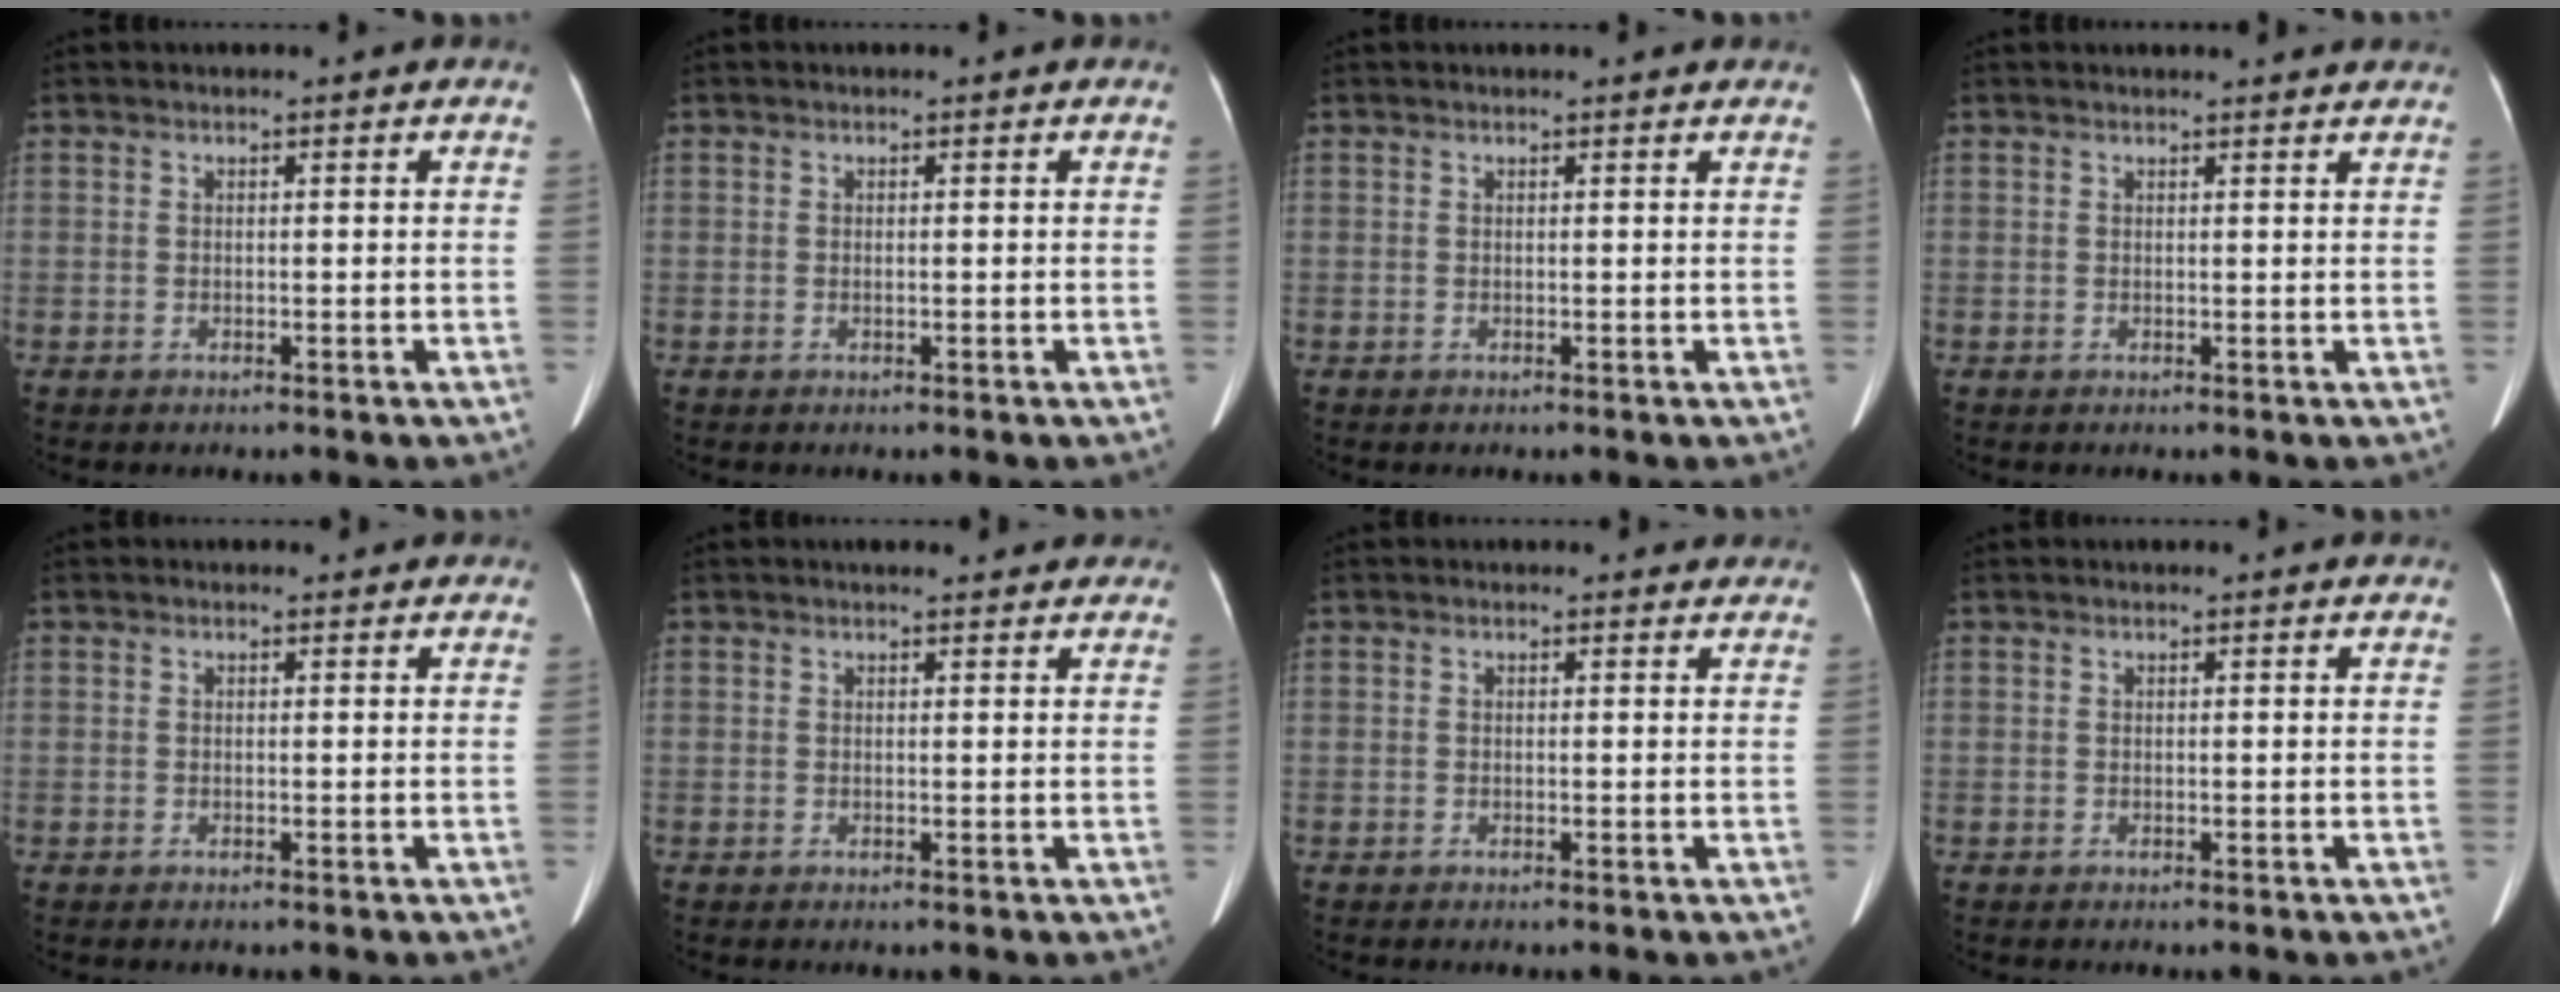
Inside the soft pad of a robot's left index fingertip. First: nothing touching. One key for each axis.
{"total": 0.0}
{"total": 2.2, "fx": 2.1, "fy": 0.3, "fz": 0.5, "tx": -0.011, "ty": 0.012, "tz": 0.018}
{"total": 5.0, "fx": 4.8, "fy": 0.6, "fz": 1.2, "tx": -0.013, "ty": 0.015, "tz": 0.045}
{"total": 1.1, "fx": 0.9, "fy": 0.5, "fz": 0.1, "tx": -0.004, "ty": 0.003, "tz": 0.007}
{"total": 5.8, "fx": 5.1, "fy": 1.6, "fz": 2.3, "tx": -0.019, "ty": 0.016, "tz": 0.054}
{"total": 2.2, "fx": 2.0, "fy": 0.9, "fz": 0.2, "tx": 0.000, "ty": 0.001, "tz": 0.009}
{"total": 1.6, "fx": 1.5, "fy": 0.3, "fz": 0.4, "tx": -0.011, "ty": 0.010, "tz": 0.012}